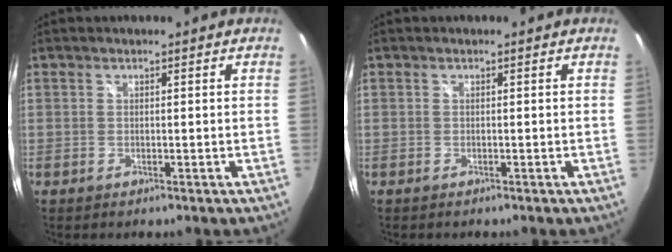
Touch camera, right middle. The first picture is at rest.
{"total": 0.0}